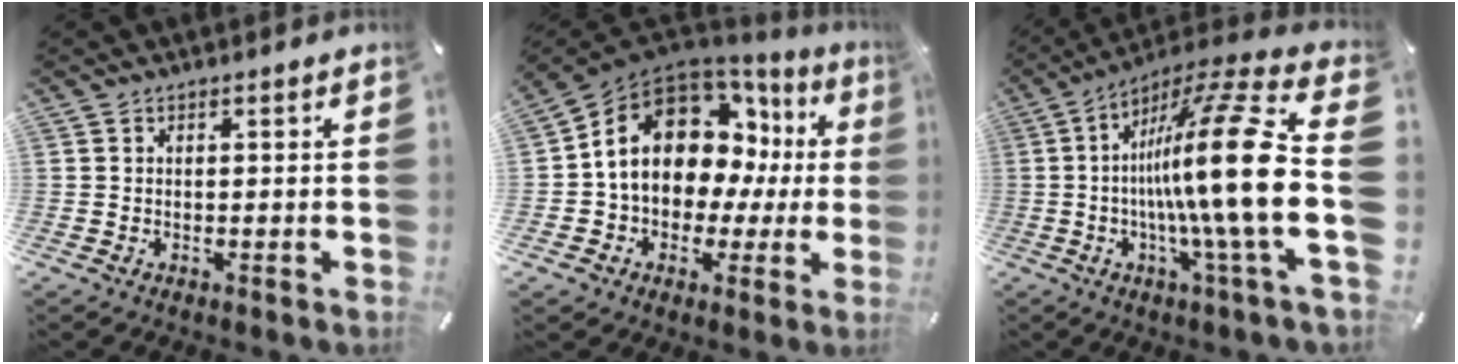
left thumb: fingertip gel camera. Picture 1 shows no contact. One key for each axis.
{"total": 14.5, "fx": 4.5, "fy": 10.7, "fz": 8.6, "tx": -0.157, "ty": -0.028, "tz": 0.081}
{"total": 25.3, "fx": -1.5, "fy": 1.0, "fz": 25.2, "tx": -0.466, "ty": -0.022, "tz": -0.048}